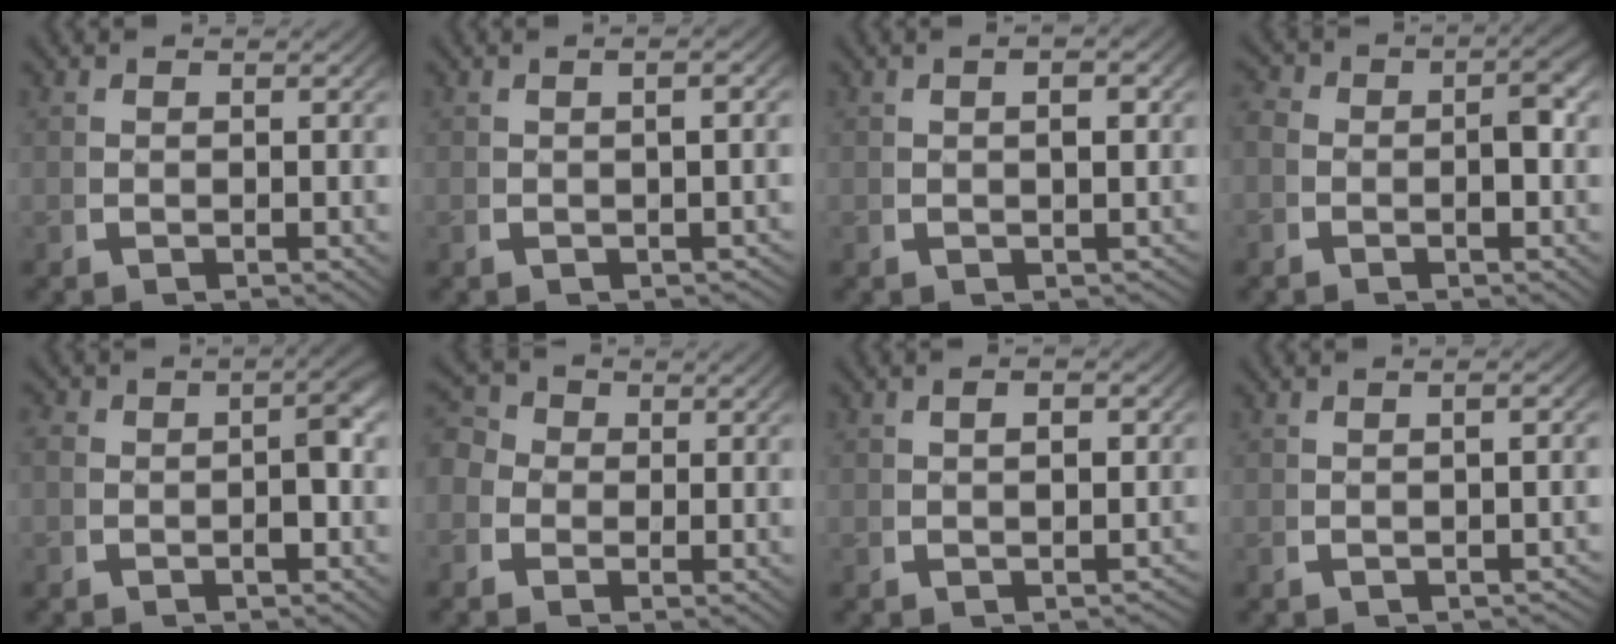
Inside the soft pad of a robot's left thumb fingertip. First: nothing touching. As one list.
[{"total": 1.6, "force": [-0.7, 0.3, 1.4], "torque": [-0.025, 0.002, -0.006]}, {"total": 1.7, "force": [0.0, 1.0, 1.4], "torque": [-0.018, 0.001, 0.002]}, {"total": 3.6, "force": [-0.6, 2.5, 2.5], "torque": [-0.041, -0.001, -0.017]}, {"total": 3.0, "force": [-0.4, 1.5, 2.5], "torque": [-0.033, 0.003, -0.010]}, {"total": 4.8, "force": [0.8, 4.1, 2.5], "torque": [-0.043, 0.000, 0.000]}, {"total": 1.9, "force": [-0.8, 1.1, 1.3], "torque": [-0.016, -0.003, -0.010]}, {"total": 1.6, "force": [-1.2, 0.3, 1.1], "torque": [-0.021, 0.001, -0.015]}]